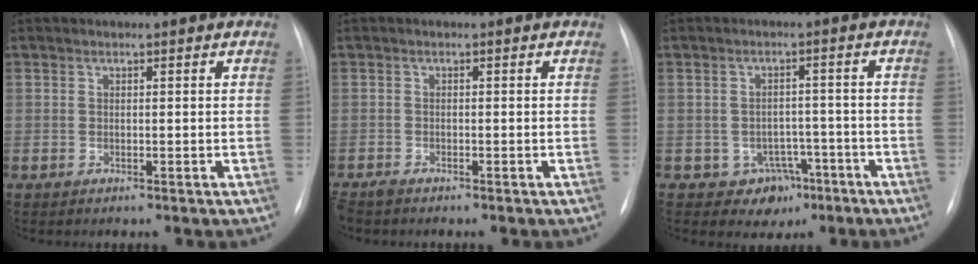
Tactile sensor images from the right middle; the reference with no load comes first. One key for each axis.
{"total": 1.8, "fx": -1.5, "fy": 0.5, "fz": 0.8, "tx": -0.018, "ty": -0.005, "tz": -0.025}
{"total": 5.0, "fx": -2.6, "fy": 4.1, "fz": 1.0, "tx": 0.002, "ty": 0.015, "tz": -0.026}